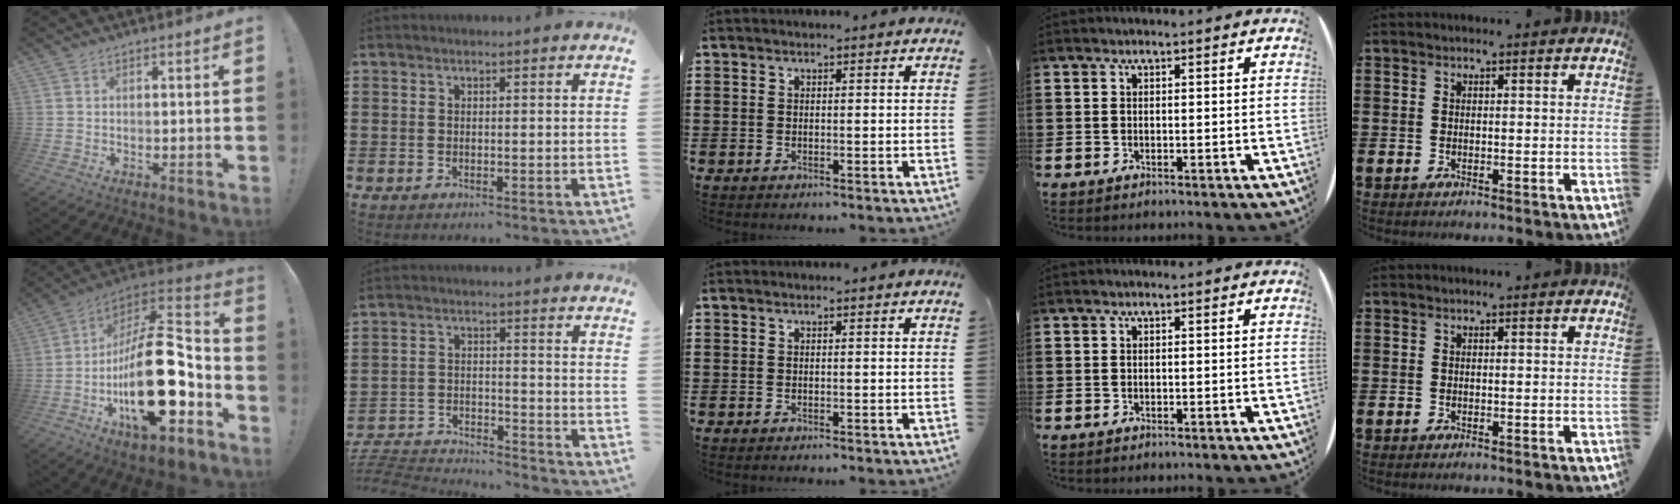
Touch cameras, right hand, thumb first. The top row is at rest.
{"thumb": {"total": 28.9, "force": [-6.9, 13.6, 24.6], "torque": [-0.406, 0.042, -0.103]}, "index": {"total": 4.6, "force": [-4.5, 0.4, 0.5], "torque": [-0.026, -0.005, -0.099]}}